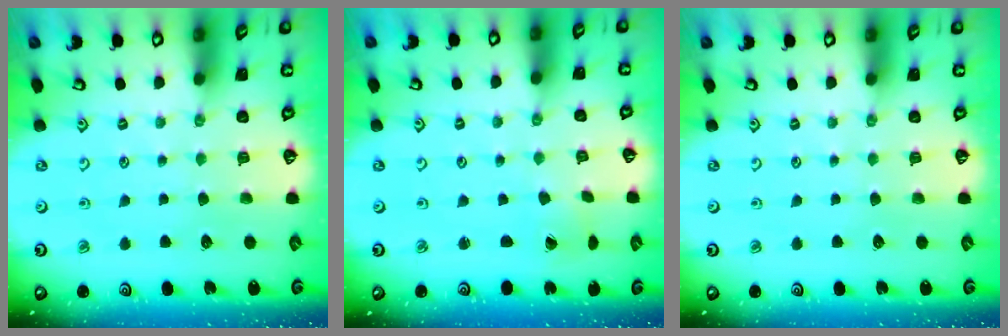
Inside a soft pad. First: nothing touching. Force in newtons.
{"total": 0.7, "press": 0.7, "slide": 0.1}
{"total": 0.0}